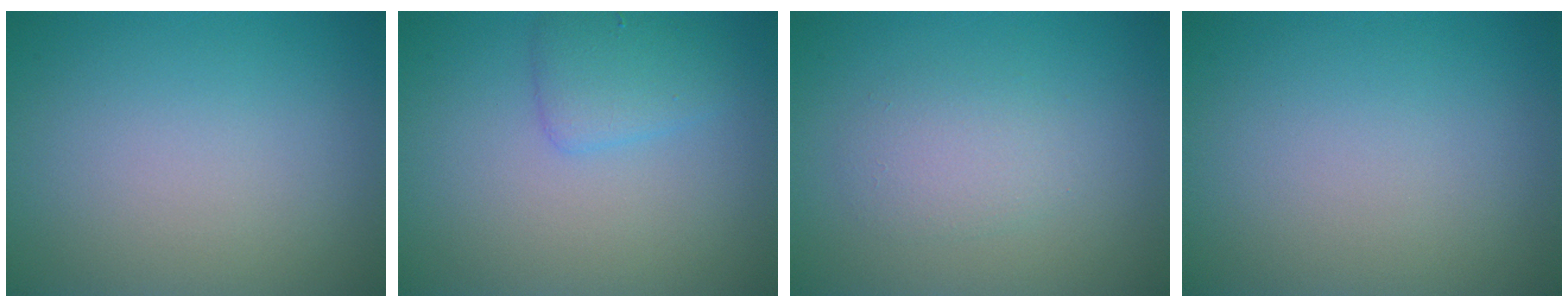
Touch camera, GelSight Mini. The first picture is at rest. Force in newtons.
{"total": 2.4, "press": 2.4, "slide": 0.0}
{"total": 2.0, "press": 2.0, "slide": 0.0}
{"total": 0.0}